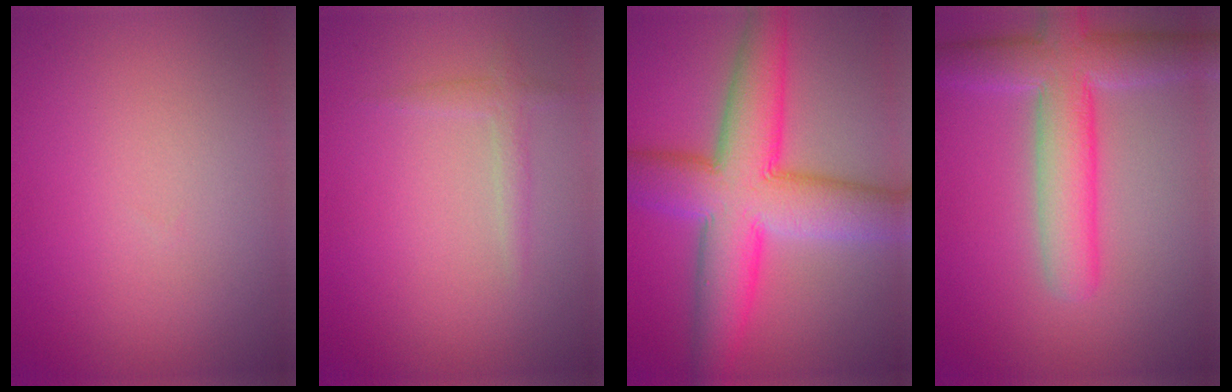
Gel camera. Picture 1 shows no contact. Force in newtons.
{"total": 1.3, "press": 1.3, "slide": 0.1}
{"total": 11.3, "press": 11.3, "slide": 0.1}
{"total": 7.0, "press": 7.0, "slide": 0.4}